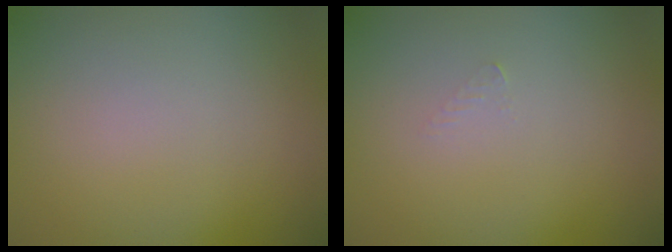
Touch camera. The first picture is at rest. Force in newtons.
{"total": 0.7, "press": 0.7, "slide": 0.1}